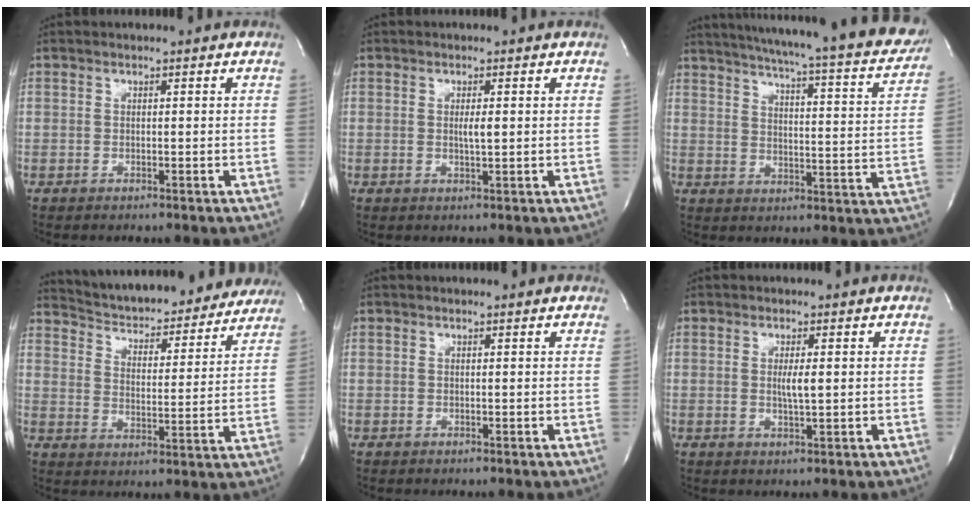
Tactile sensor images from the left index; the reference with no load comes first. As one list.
[{"total": 1.7, "force": [0.2, 0.1, 1.7], "torque": [-0.033, -0.002, 0.004]}, {"total": 27.4, "force": [24.1, 2.2, 12.9], "torque": [-0.193, -0.065, 0.288]}, {"total": 23.7, "force": [22.1, 5.4, 6.7], "torque": [-0.104, -0.022, 0.291]}, {"total": 0.8, "force": [0.8, 0.2, 0.2], "torque": [-0.015, 0.003, 0.005]}, {"total": 2.5, "force": [0.3, 0.2, 2.5], "torque": [-0.048, -0.004, 0.005]}]